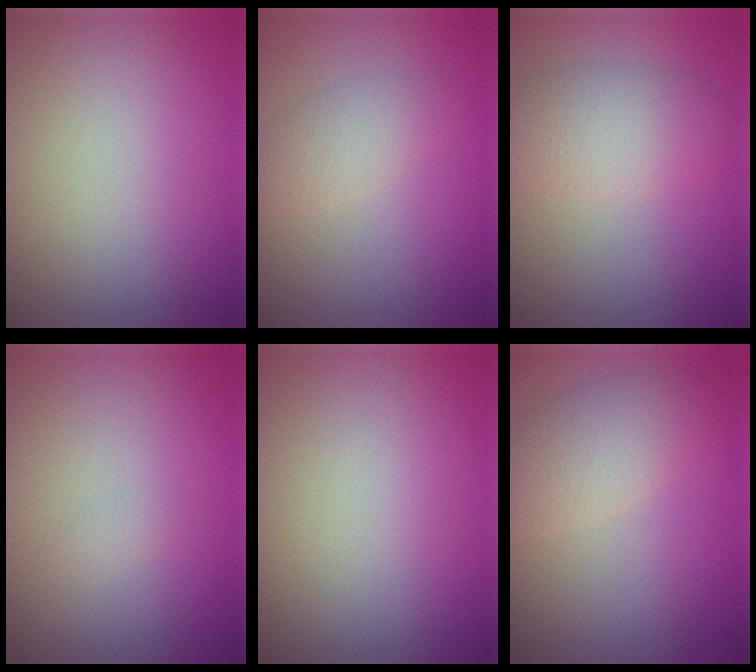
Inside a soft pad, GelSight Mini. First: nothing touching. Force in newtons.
{"total": 2.3, "press": 2.3, "slide": 0.1}
{"total": 4.5, "press": 4.5, "slide": 0.2}
{"total": 0.6, "press": 0.6, "slide": 0.0}
{"total": 0.0}
{"total": 4.1, "press": 4.1, "slide": 0.1}